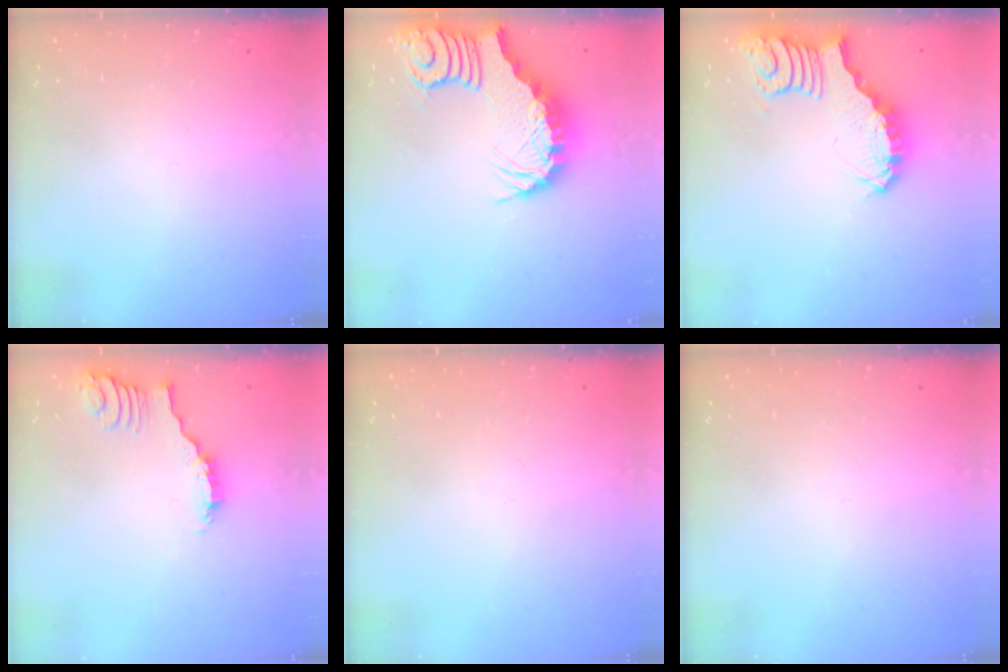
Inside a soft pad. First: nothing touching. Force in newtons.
{"total": 3.7, "press": 3.6, "slide": 0.7}
{"total": 3.6, "press": 3.6, "slide": 0.6}
{"total": 2.2, "press": 2.2, "slide": 0.4}
{"total": 0.0}
{"total": 0.0}